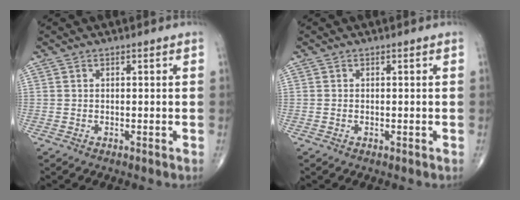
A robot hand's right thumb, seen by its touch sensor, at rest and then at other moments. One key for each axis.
{"total": 0.0}